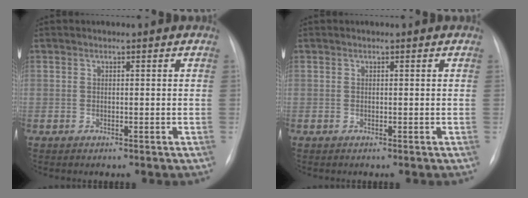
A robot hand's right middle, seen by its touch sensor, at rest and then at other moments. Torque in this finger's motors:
{"motor_torque": [0.00, 0.00, 0.00, 0.00]}